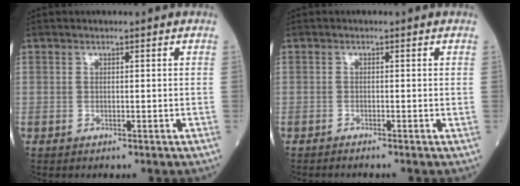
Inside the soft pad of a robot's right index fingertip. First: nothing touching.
{"total": 2.0, "force": [-1.7, -0.3, 0.8], "torque": [-0.008, 0.003, -0.023]}